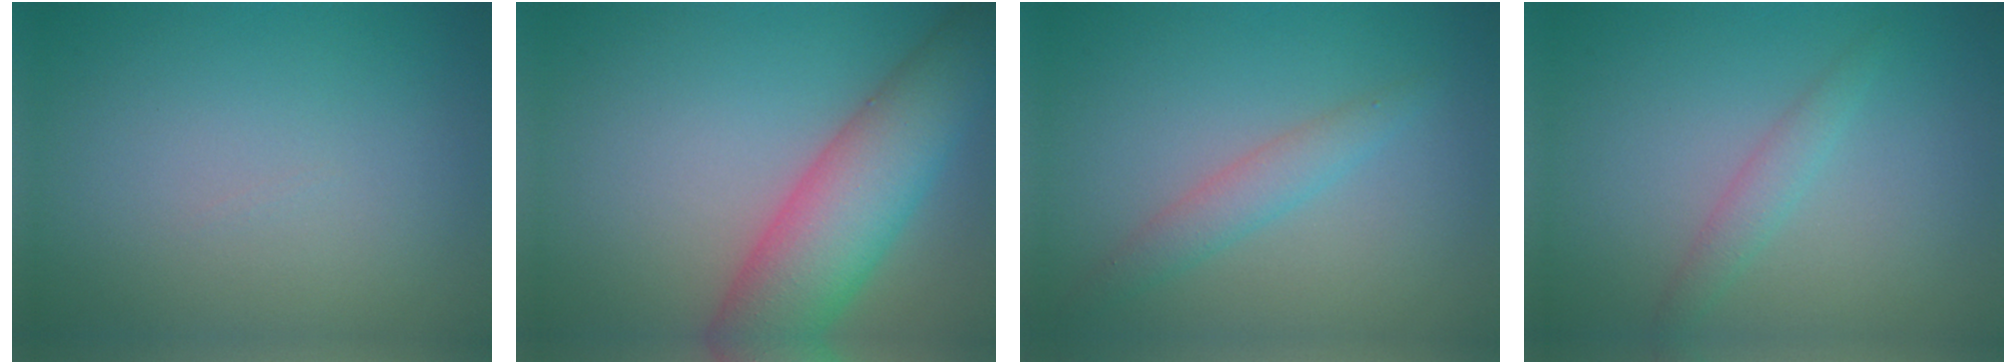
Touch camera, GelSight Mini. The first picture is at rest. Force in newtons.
{"total": 8.5, "press": 8.5, "slide": 0.5}
{"total": 2.1, "press": 2.1, "slide": 0.1}
{"total": 1.5, "press": 1.5, "slide": 0.0}